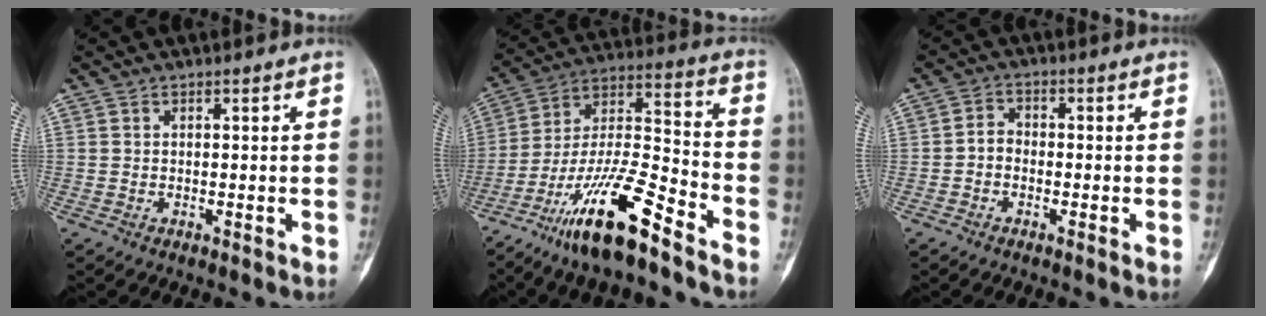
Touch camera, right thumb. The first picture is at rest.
{"total": 18.7, "force": [-12.6, 3.7, 13.3], "torque": [-0.255, 0.076, -0.228]}
{"total": 2.9, "force": [-0.8, 2.3, 1.7], "torque": [-0.019, 0.013, -0.023]}